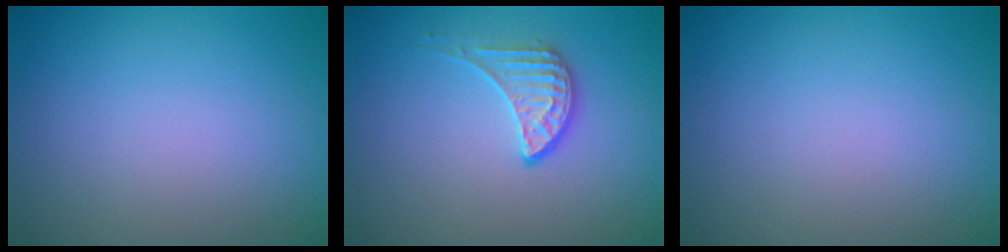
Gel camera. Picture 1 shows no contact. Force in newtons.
{"total": 2.0, "press": 1.5, "slide": 1.3}
{"total": 0.0}